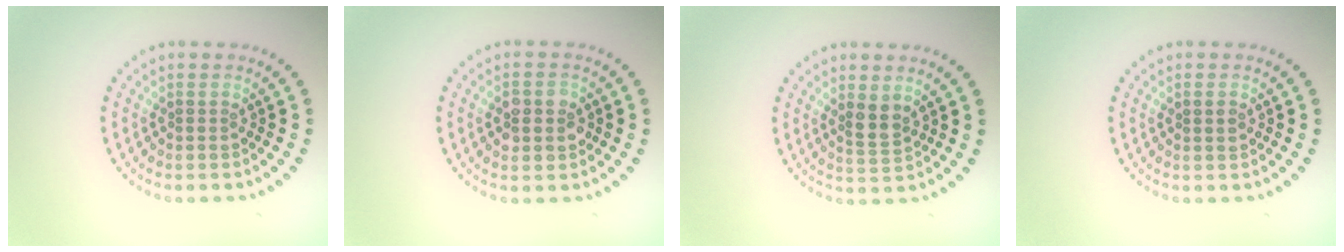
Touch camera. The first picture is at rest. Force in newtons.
{"total": 2.9, "press": 2.9, "slide": 0.3}
{"total": 2.0, "press": 1.7, "slide": 1.0}
{"total": 1.0, "press": 1.0, "slide": 0.1}